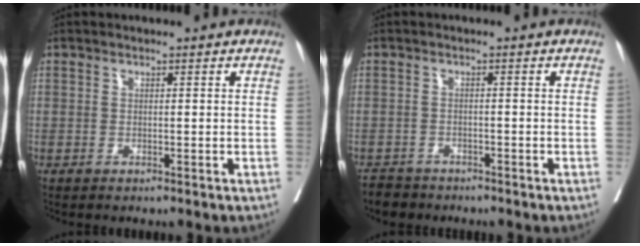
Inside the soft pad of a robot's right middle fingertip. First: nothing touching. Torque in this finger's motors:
{"motor_torque": [0.24, -0.24, 0.01, 0.00]}